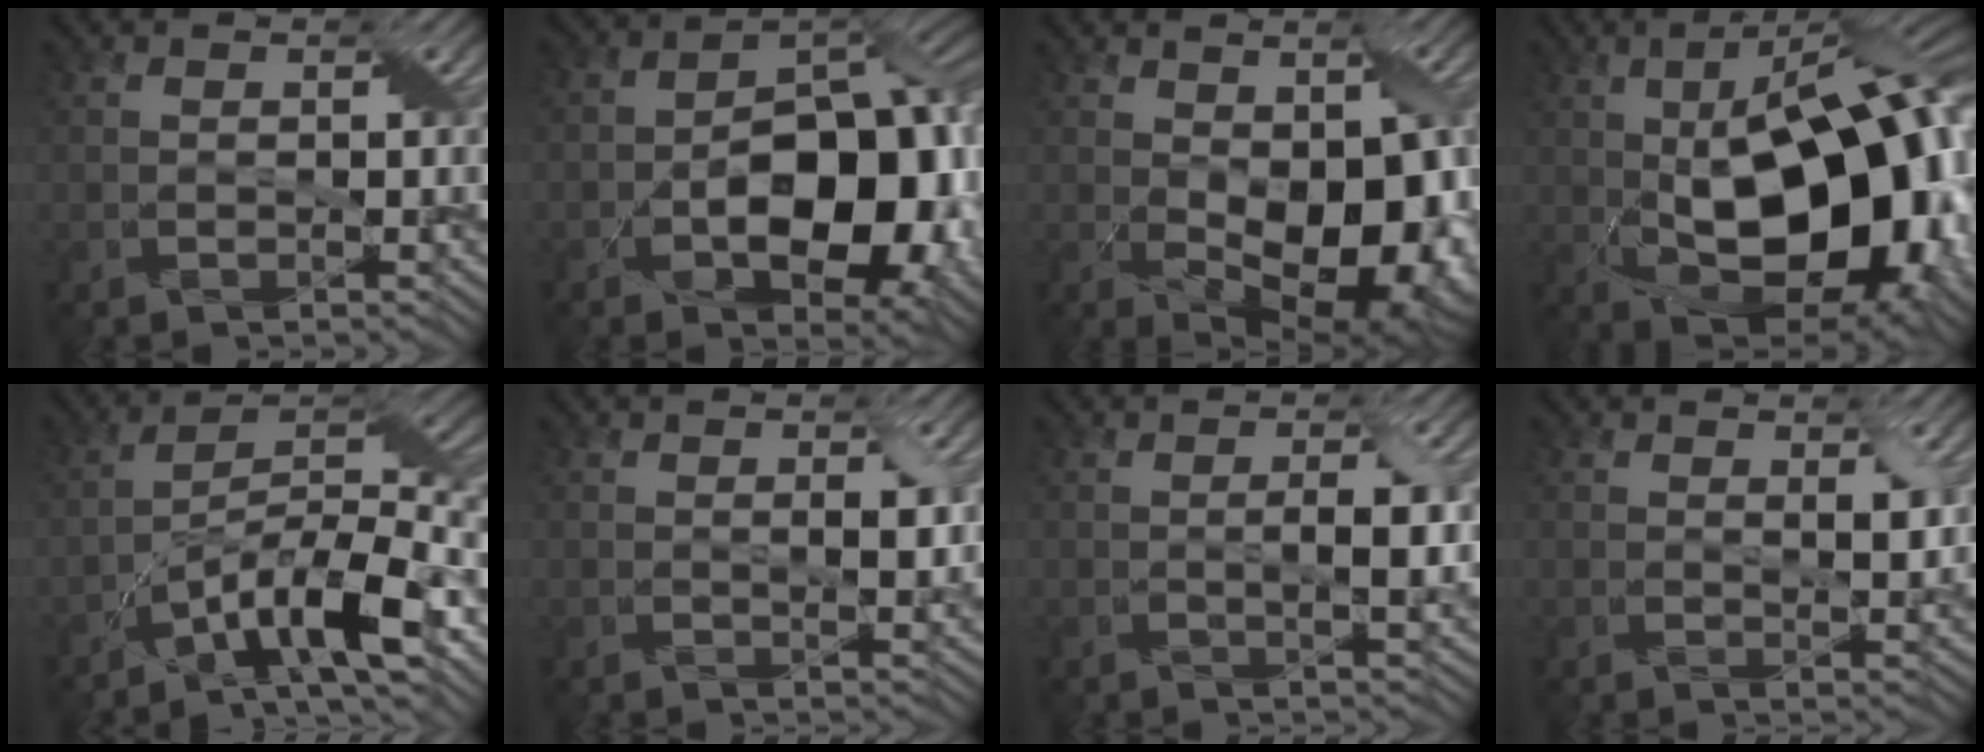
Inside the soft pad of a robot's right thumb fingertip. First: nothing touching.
{"total": 14.0, "force": [-3.8, 8.1, 10.7], "torque": [-0.149, -0.014, -0.061]}
{"total": 14.7, "force": [-2.2, 8.8, 11.6], "torque": [-0.159, -0.039, -0.001]}
{"total": 19.2, "force": [-1.3, 9.5, 16.7], "torque": [-0.245, 0.009, -0.033]}
{"total": 12.4, "force": [-7.3, 3.6, 9.4], "torque": [-0.160, 0.004, -0.143]}
{"total": 2.0, "force": [0.4, 0.6, 1.8], "torque": [-0.030, -0.001, 0.010]}
{"total": 2.9, "force": [-0.1, 0.5, 2.8], "torque": [-0.046, 0.005, 0.000]}
{"total": 2.4, "force": [1.0, 0.8, 2.1], "torque": [-0.039, -0.002, 0.020]}